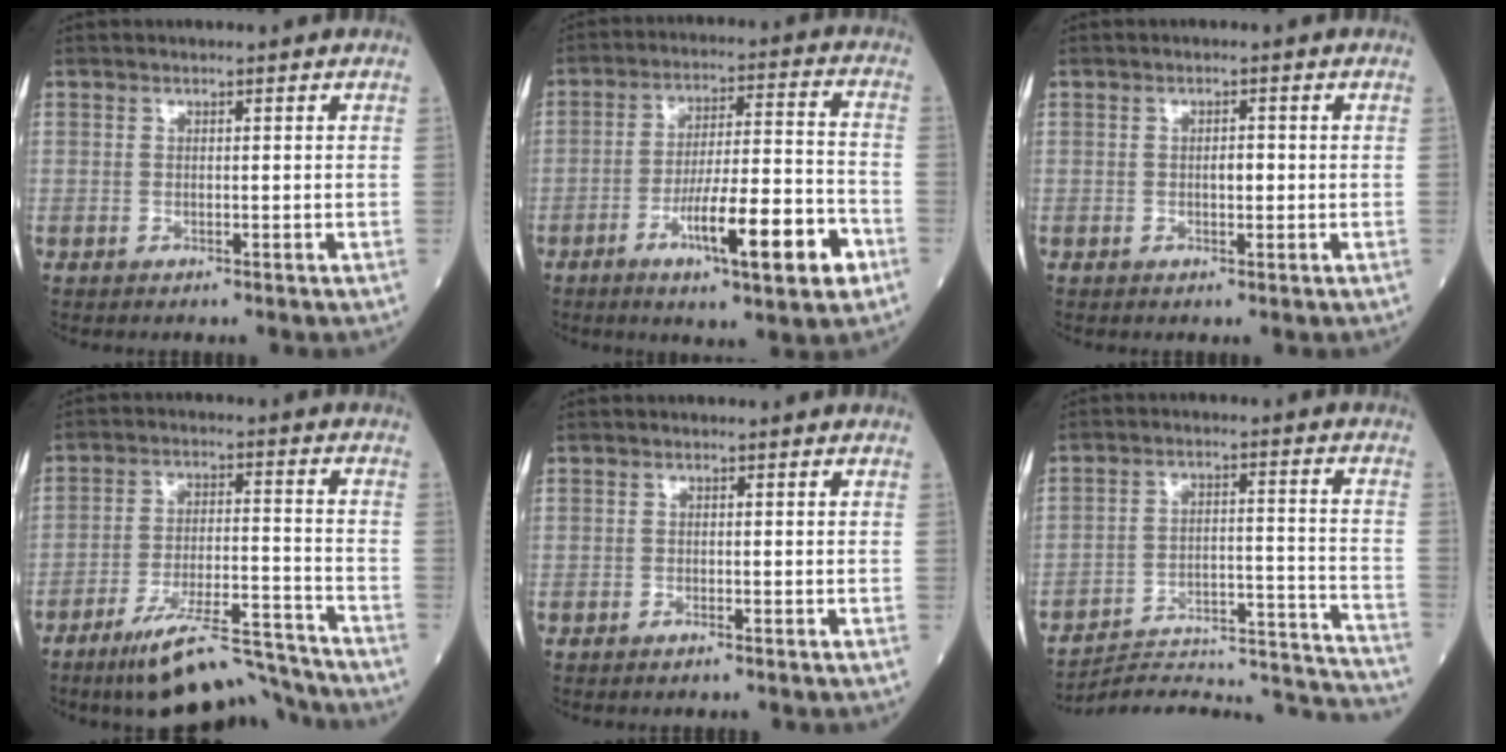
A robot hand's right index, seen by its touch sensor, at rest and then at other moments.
{"total": 14.1, "force": [-6.3, 1.7, 12.5], "torque": [-0.204, 0.002, -0.096]}
{"total": 1.4, "force": [-0.1, 0.6, 1.3], "torque": [-0.020, 0.001, -0.003]}
{"total": 12.6, "force": [-11.3, 1.0, 5.5], "torque": [-0.081, 0.015, -0.189]}
{"total": 1.0, "force": [-0.9, 0.1, 0.5], "torque": [-0.012, -0.001, -0.011]}
{"total": 23.8, "force": [-23.5, 0.0, 4.1], "torque": [-0.022, 0.011, -0.322]}